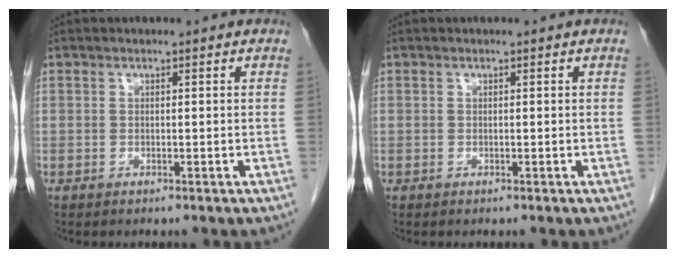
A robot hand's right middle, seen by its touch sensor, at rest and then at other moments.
{"total": 0.0}